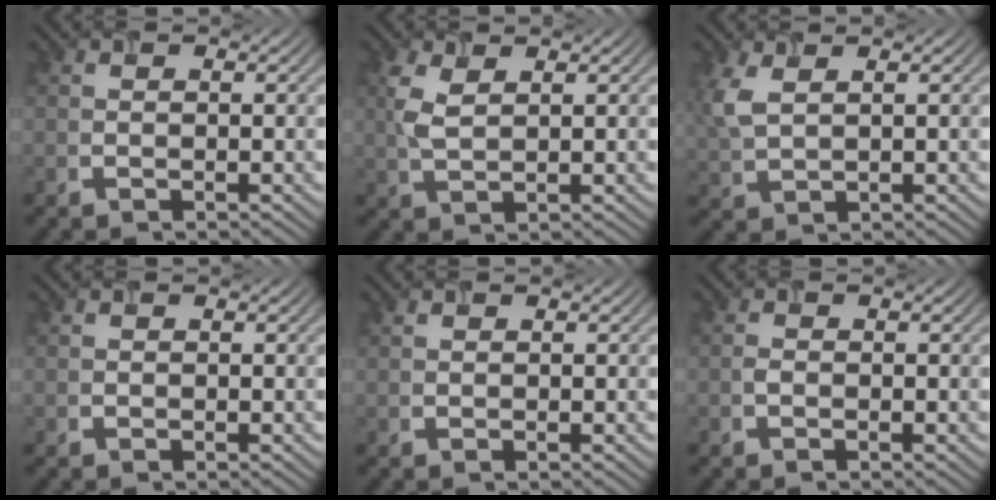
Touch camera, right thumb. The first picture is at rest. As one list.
[{"total": 3.7, "force": [1.4, 1.7, 2.9], "torque": [-0.083, 0.006, 0.030]}, {"total": 4.3, "force": [1.7, 2.1, 3.3], "torque": [-0.101, 0.006, 0.039]}, {"total": 0.0}, {"total": 0.0}, {"total": 0.5, "force": [-0.3, 0.3, 0.3], "torque": [-0.006, 0.002, -0.007]}]